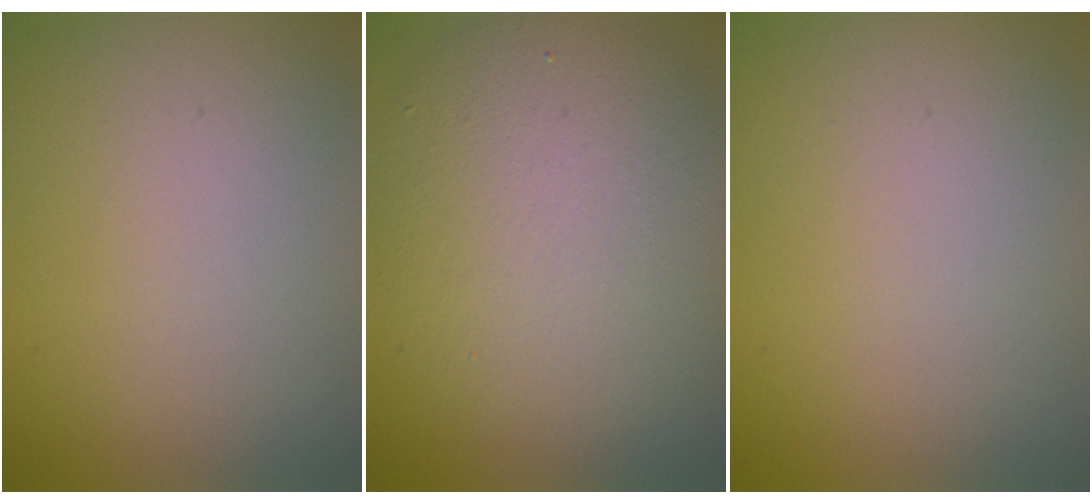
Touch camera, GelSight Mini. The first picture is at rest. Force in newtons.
{"total": 7.1, "press": 7.1, "slide": 0.3}
{"total": 0.0}